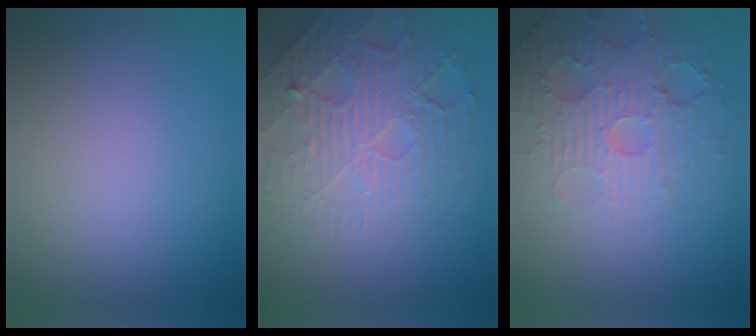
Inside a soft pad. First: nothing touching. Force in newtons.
{"total": 6.1, "press": 5.0, "slide": 3.6}
{"total": 4.8, "press": 4.5, "slide": 1.5}